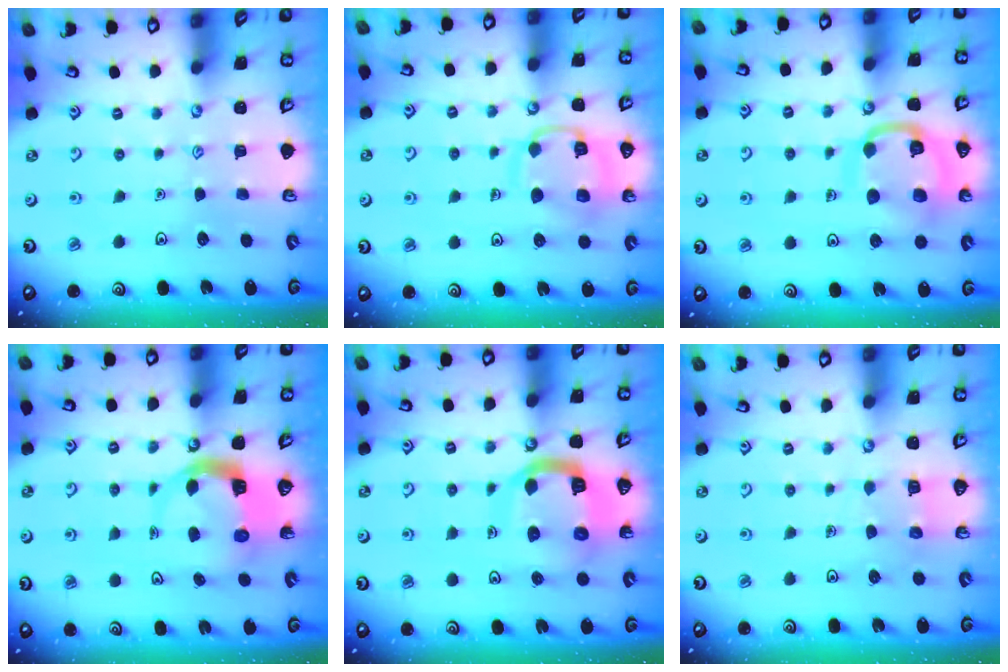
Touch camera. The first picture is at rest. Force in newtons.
{"total": 13.0, "press": 13.0, "slide": 1.4}
{"total": 14.0, "press": 13.9, "slide": 1.4}
{"total": 5.3, "press": 5.3, "slide": 0.7}
{"total": 14.0, "press": 13.9, "slide": 1.6}
{"total": 4.1, "press": 4.1, "slide": 0.4}